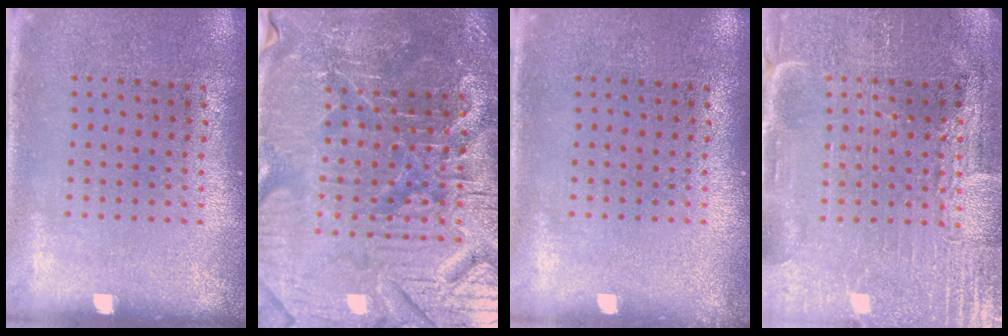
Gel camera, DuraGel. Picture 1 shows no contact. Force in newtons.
{"total": 5.3, "press": 5.1, "slide": 1.4}
{"total": 0.5, "press": 0.5, "slide": 0.2}
{"total": 4.0, "press": 3.8, "slide": 1.4}